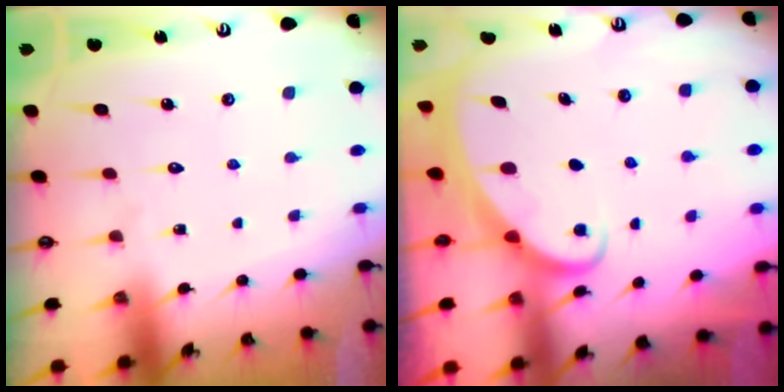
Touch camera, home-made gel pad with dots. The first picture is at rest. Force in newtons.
{"total": 2.0, "press": 2.0, "slide": 0.2}